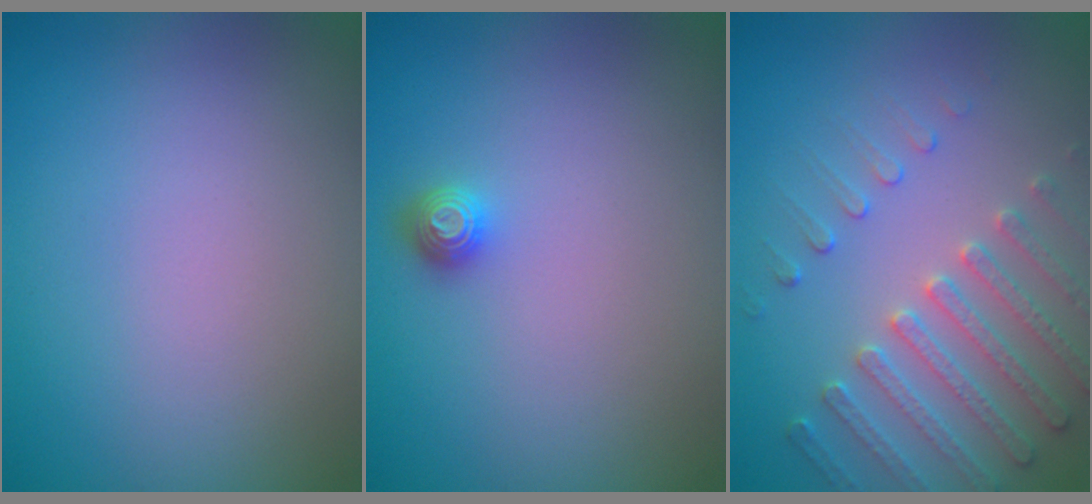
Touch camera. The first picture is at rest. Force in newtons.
{"total": 1.4, "press": 1.2, "slide": 0.5}
{"total": 3.8, "press": 3.7, "slide": 0.8}